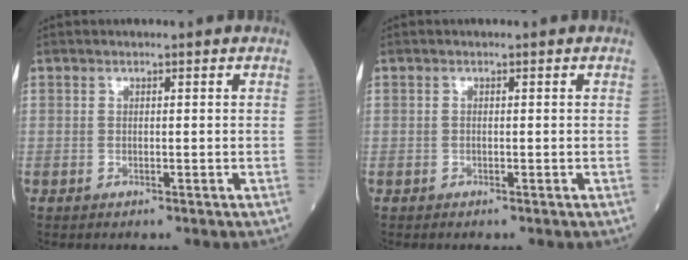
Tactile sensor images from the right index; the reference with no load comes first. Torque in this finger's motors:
{"motor_torque": [0.14, -0.04, 0.04, -0.01]}